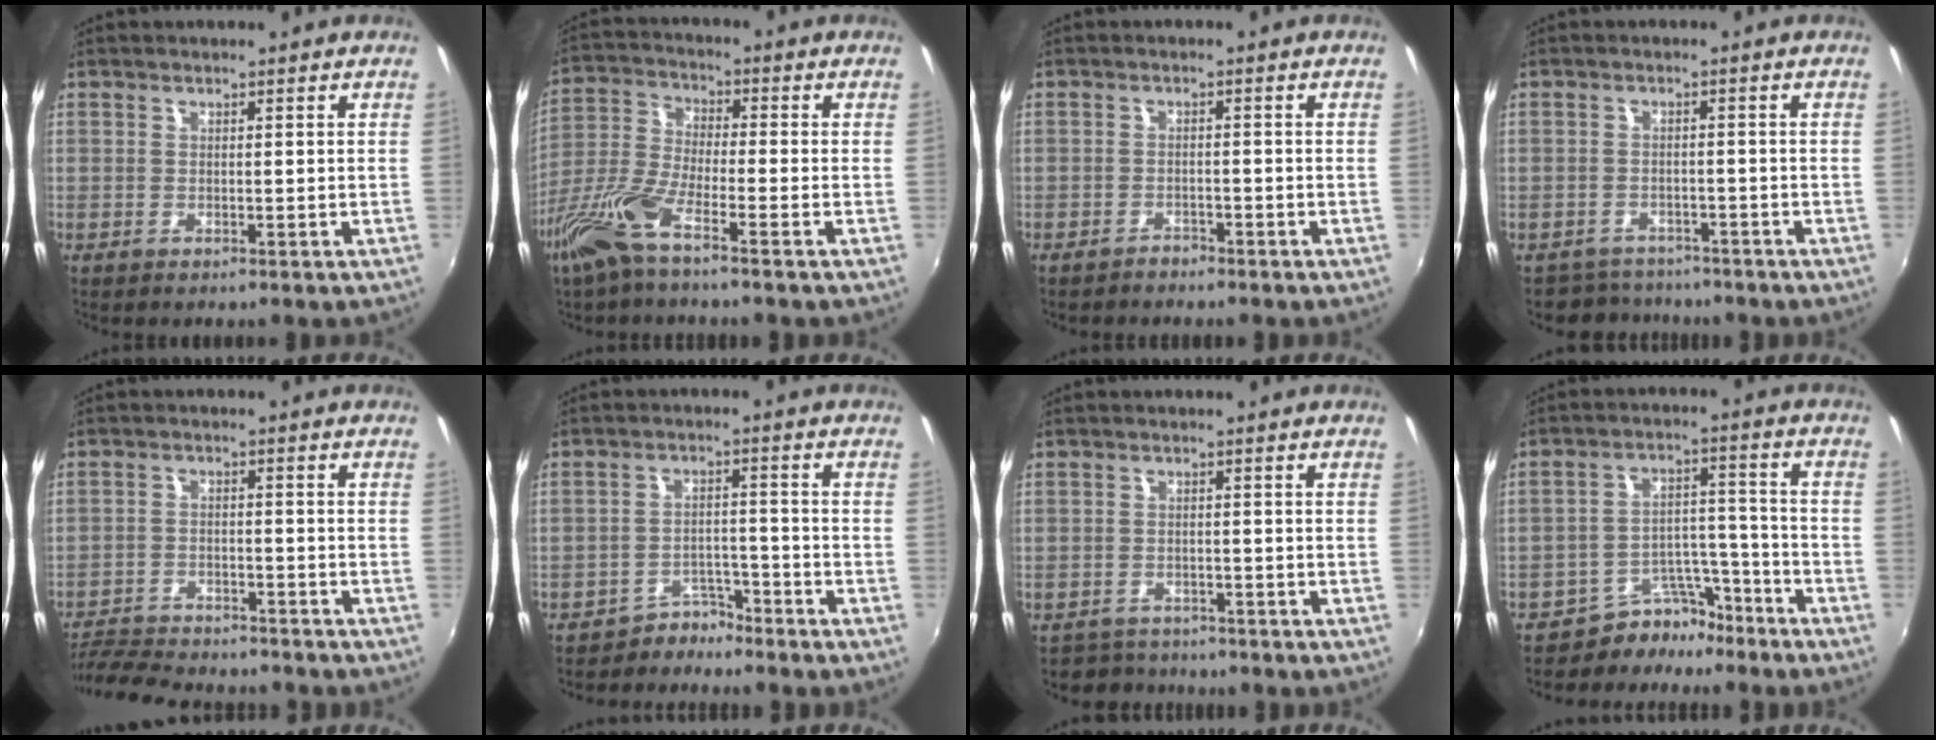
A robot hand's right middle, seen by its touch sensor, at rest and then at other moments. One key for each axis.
{"total": 10.1, "fx": -6.3, "fy": 1.8, "fz": 7.8, "tx": -0.176, "ty": -0.011, "tz": -0.130}
{"total": 2.1, "fx": -2.0, "fy": 0.8, "fz": 0.1, "tx": -0.009, "ty": -0.002, "tz": -0.033}
{"total": 5.3, "fx": -4.6, "fy": 2.7, "fz": -0.2, "tx": -0.011, "ty": 0.011, "tz": -0.076}
{"total": 14.2, "fx": -12.7, "fy": 3.7, "fz": 5.2, "tx": -0.124, "ty": -0.012, "tz": -0.199}
{"total": 4.3, "fx": -4.0, "fy": 1.8, "fz": -0.1, "tx": 0.000, "ty": 0.012, "tz": -0.066}
{"total": 4.3, "fx": -3.6, "fy": 2.2, "fz": -0.4, "tx": -0.005, "ty": 0.010, "tz": -0.063}
{"total": 8.3, "fx": -7.2, "fy": 4.1, "fz": 0.8, "tx": -0.012, "ty": 0.043, "tz": -0.113}